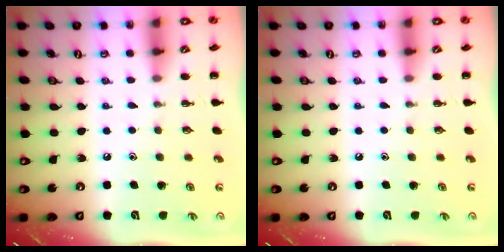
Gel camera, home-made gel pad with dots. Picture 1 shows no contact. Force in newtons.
{"total": 0.0}